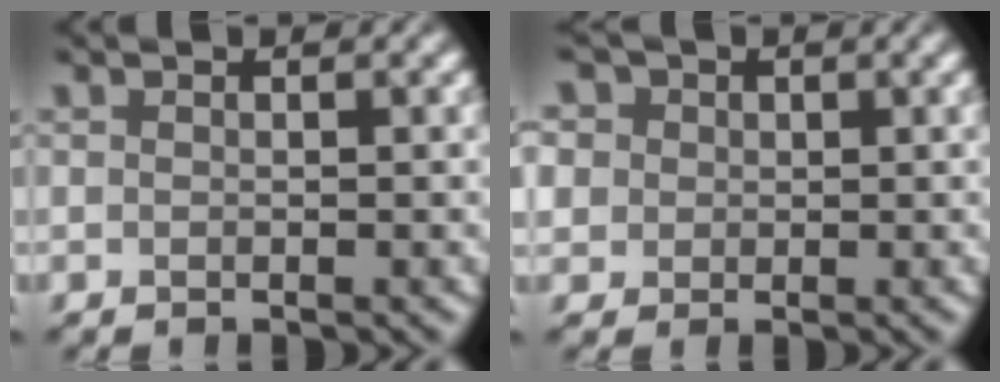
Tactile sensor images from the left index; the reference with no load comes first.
{"total": 6.7, "force": [3.1, 5.2, 2.8], "torque": [-0.062, 0.024, 0.030]}